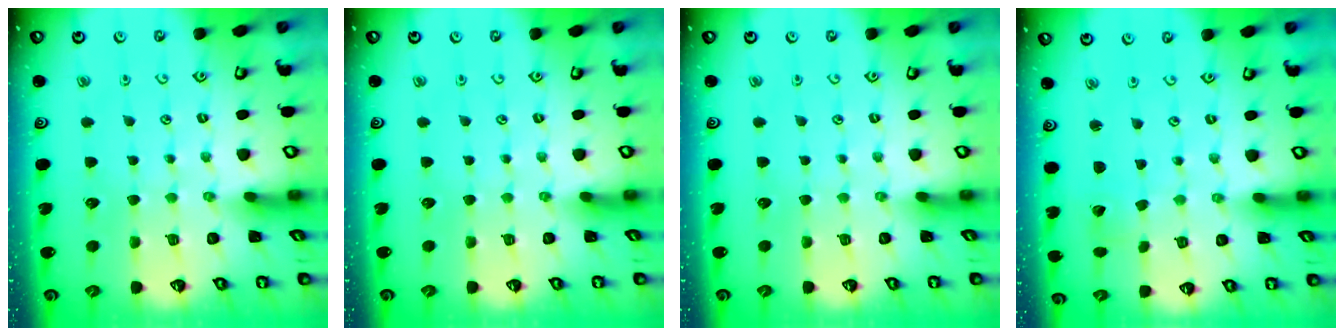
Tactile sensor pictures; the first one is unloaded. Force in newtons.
{"total": 0.0}
{"total": 0.0}
{"total": 0.0}